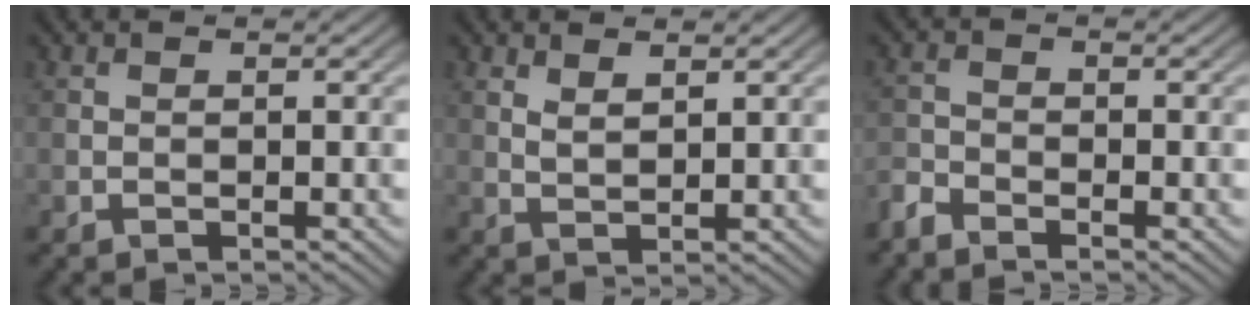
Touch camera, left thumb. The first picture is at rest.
{"total": 2.1, "force": [1.6, 0.5, 1.2], "torque": [-0.027, -0.003, 0.037]}
{"total": 2.4, "force": [-2.3, 0.6, 0.8], "torque": [-0.019, -0.007, -0.059]}